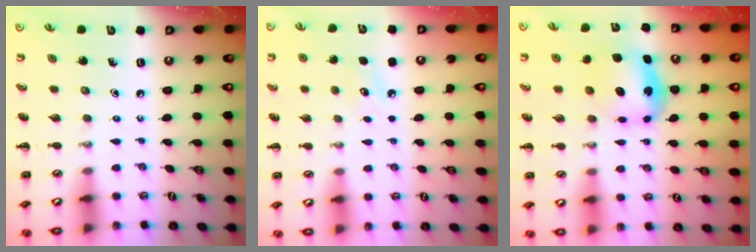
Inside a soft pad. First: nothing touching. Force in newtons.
{"total": 6.1, "press": 6.0, "slide": 1.5}
{"total": 6.0, "press": 6.0, "slide": 0.6}